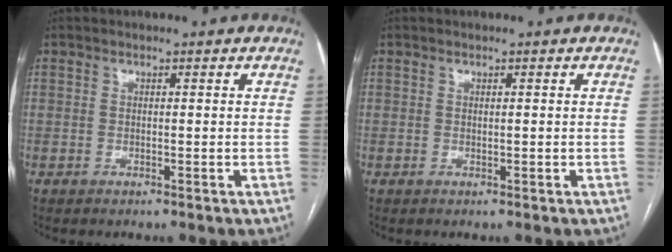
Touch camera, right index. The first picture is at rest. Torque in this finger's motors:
{"motor_torque": [-0.12, 0.12, 0.00, 0.00]}